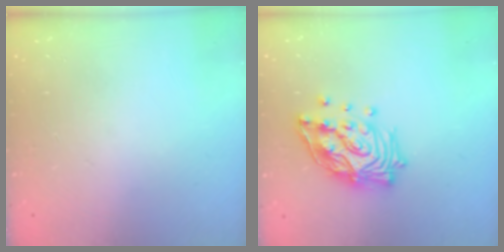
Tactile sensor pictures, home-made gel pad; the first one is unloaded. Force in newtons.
{"total": 15.2, "press": 15.1, "slide": 1.7}